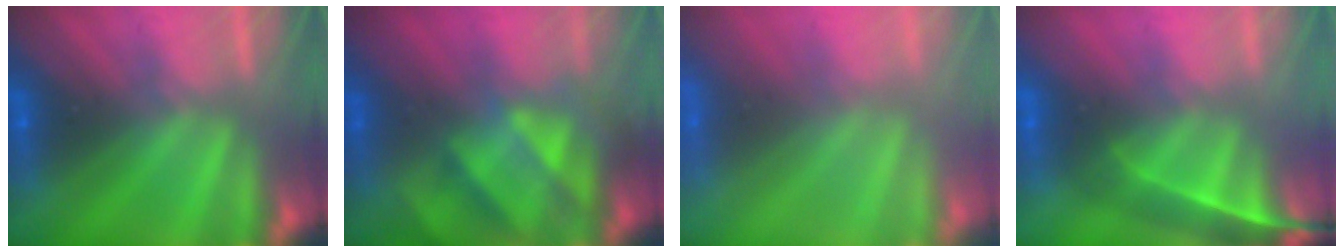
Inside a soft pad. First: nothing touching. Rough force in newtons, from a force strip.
{"total": 4.7}
{"total": 6.4}
{"total": 4.1}